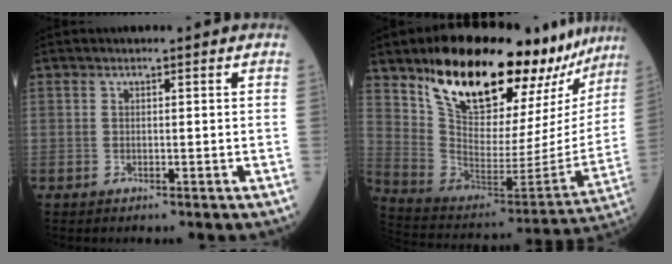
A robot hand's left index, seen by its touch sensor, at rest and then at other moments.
{"total": 28.2, "force": [22.9, 7.2, 14.7], "torque": [-0.232, -0.052, 0.333]}